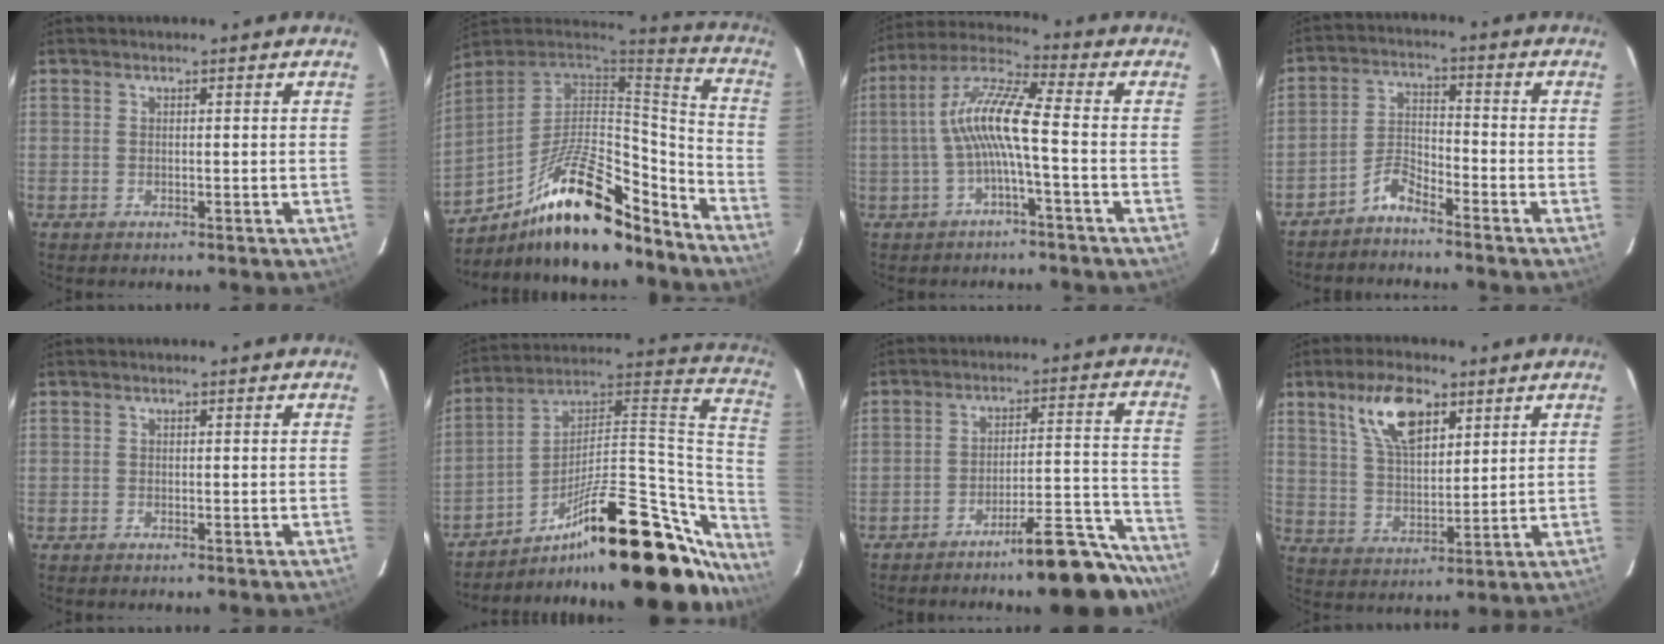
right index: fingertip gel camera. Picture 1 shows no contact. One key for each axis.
{"total": 23.3, "fx": -16.0, "fy": 8.1, "fz": 14.8, "tx": -0.254, "ty": 0.009, "tz": -0.257}
{"total": 9.6, "fx": -1.7, "fy": 0.8, "fz": 9.4, "tx": -0.203, "ty": 0.020, "tz": -0.033}
{"total": 4.4, "fx": -3.9, "fy": 1.2, "fz": 1.6, "tx": -0.042, "ty": 0.019, "tz": -0.082}
{"total": 0.0}
{"total": 32.9, "fx": -22.2, "fy": 10.1, "fz": 22.0, "tx": -0.282, "ty": 0.048, "tz": -0.333}
{"total": 15.9, "fx": -14.5, "fy": 1.5, "fz": 6.3, "tx": -0.071, "ty": 0.032, "tz": -0.201}
{"total": 10.9, "fx": 5.9, "fy": 4.8, "fz": 7.8, "tx": -0.145, "ty": 0.016, "tz": 0.116}